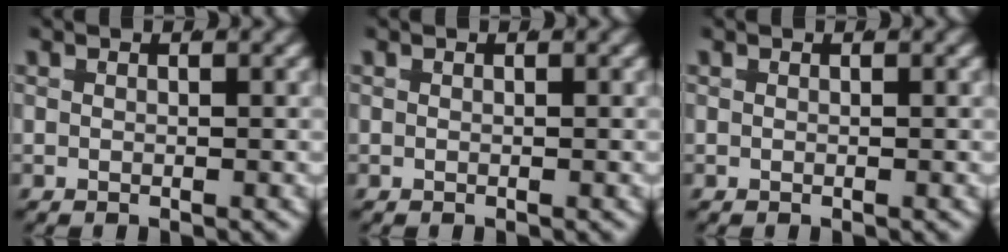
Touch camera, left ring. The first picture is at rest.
{"total": 0.0}
{"total": 0.0}